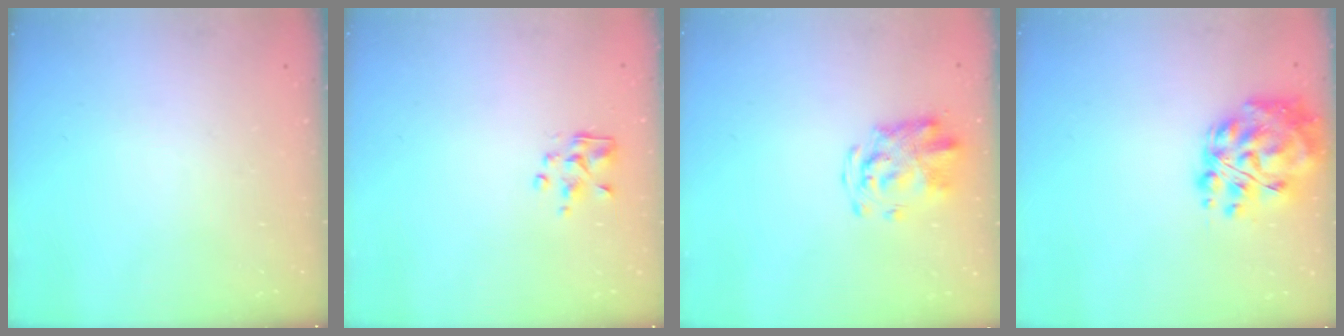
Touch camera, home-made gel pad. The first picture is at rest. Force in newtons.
{"total": 2.4, "press": 2.4, "slide": 0.2}
{"total": 4.9, "press": 4.9, "slide": 0.4}
{"total": 15.9, "press": 15.2, "slide": 4.7}